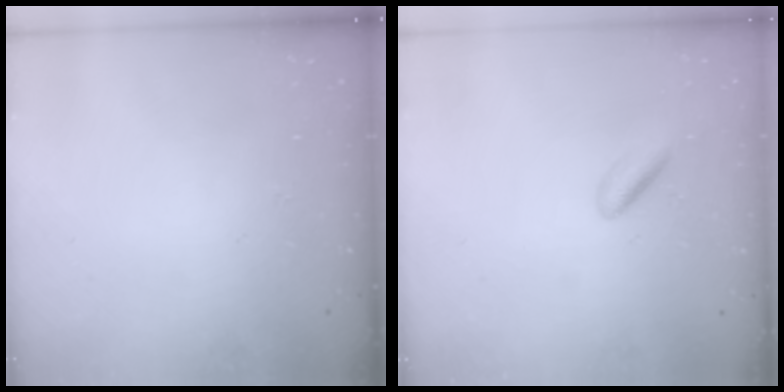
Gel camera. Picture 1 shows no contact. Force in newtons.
{"total": 2.6, "press": 2.4, "slide": 0.9}